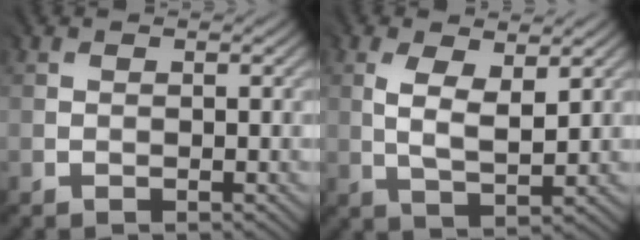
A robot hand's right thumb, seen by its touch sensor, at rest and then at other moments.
{"total": 4.6, "force": [1.6, 1.9, 3.9], "torque": [-0.082, -0.002, 0.035]}